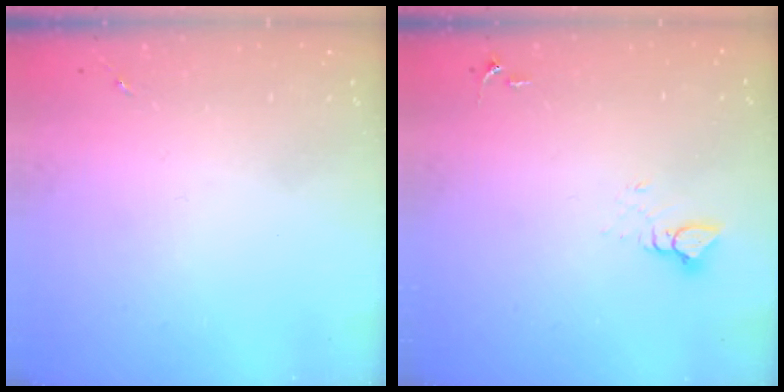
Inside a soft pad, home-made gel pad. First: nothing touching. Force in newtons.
{"total": 3.9, "press": 3.9, "slide": 0.2}